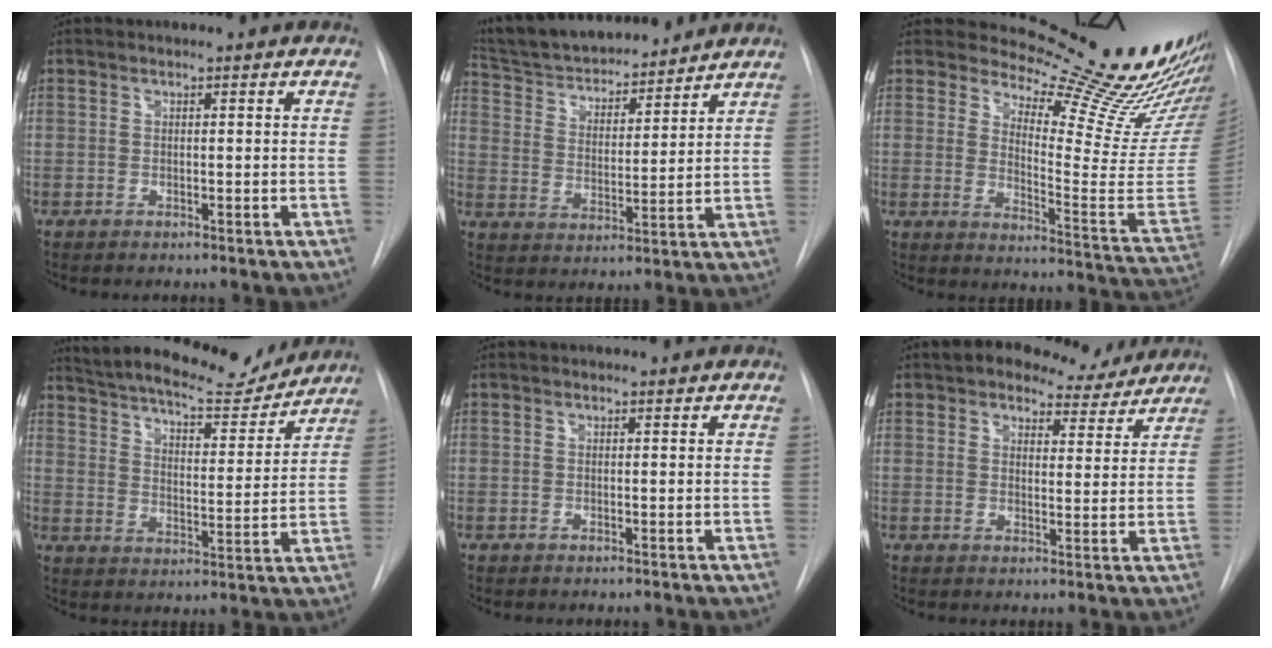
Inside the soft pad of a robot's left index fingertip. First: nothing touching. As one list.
[{"total": 17.3, "force": [15.8, 3.8, 6.1], "torque": [-0.103, 0.014, 0.260]}, {"total": 22.8, "force": [20.1, 3.7, 10.2], "torque": [-0.132, -0.120, 0.243]}, {"total": 18.1, "force": [16.5, 4.0, 6.3], "torque": [-0.105, -0.006, 0.236]}, {"total": 0.7, "force": [0.7, 0.0, -0.1], "torque": [-0.006, 0.001, 0.010]}, {"total": 8.9, "force": [7.6, 3.8, 2.4], "torque": [-0.014, 0.008, 0.093]}]